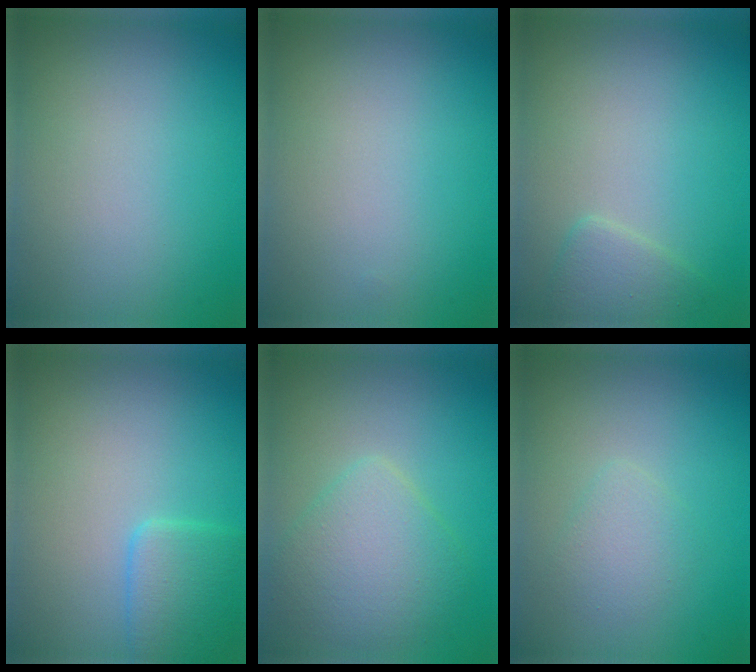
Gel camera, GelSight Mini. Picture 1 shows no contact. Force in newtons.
{"total": 0.0}
{"total": 1.8, "press": 1.8, "slide": 0.1}
{"total": 2.9, "press": 2.9, "slide": 0.2}
{"total": 4.5, "press": 4.5, "slide": 0.1}
{"total": 1.8, "press": 1.8, "slide": 0.1}